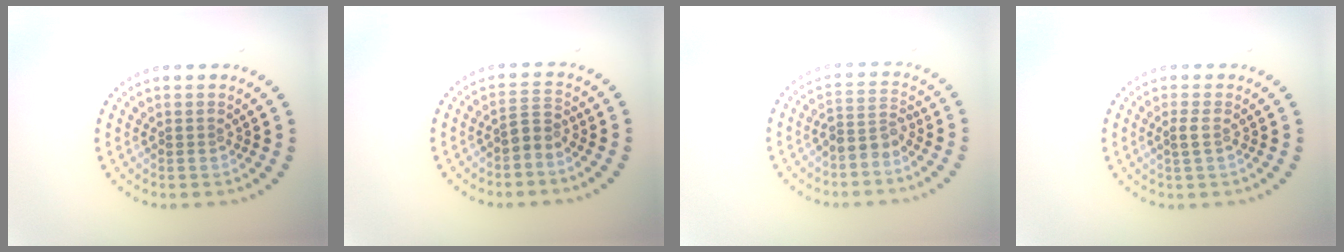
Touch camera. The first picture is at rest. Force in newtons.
{"total": 1.8, "press": 1.3, "slide": 1.1}
{"total": 2.3, "press": 1.9, "slide": 1.3}
{"total": 0.8, "press": 0.7, "slide": 0.4}